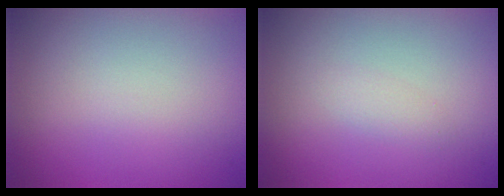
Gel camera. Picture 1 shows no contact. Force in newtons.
{"total": 0.8, "press": 0.8, "slide": 0.0}